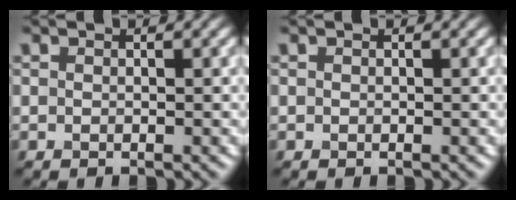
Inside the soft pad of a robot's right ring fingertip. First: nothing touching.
{"total": 0.0}